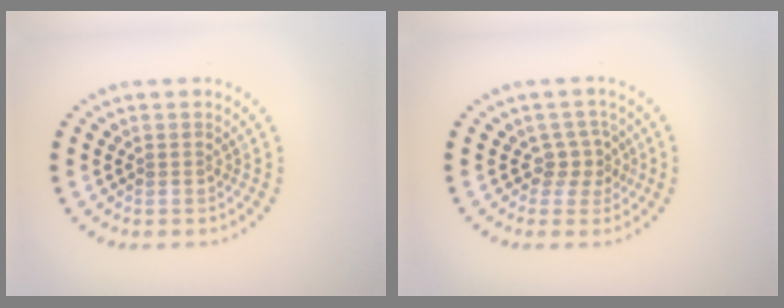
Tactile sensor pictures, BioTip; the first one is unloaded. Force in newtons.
{"total": 2.0, "press": 1.6, "slide": 1.2}